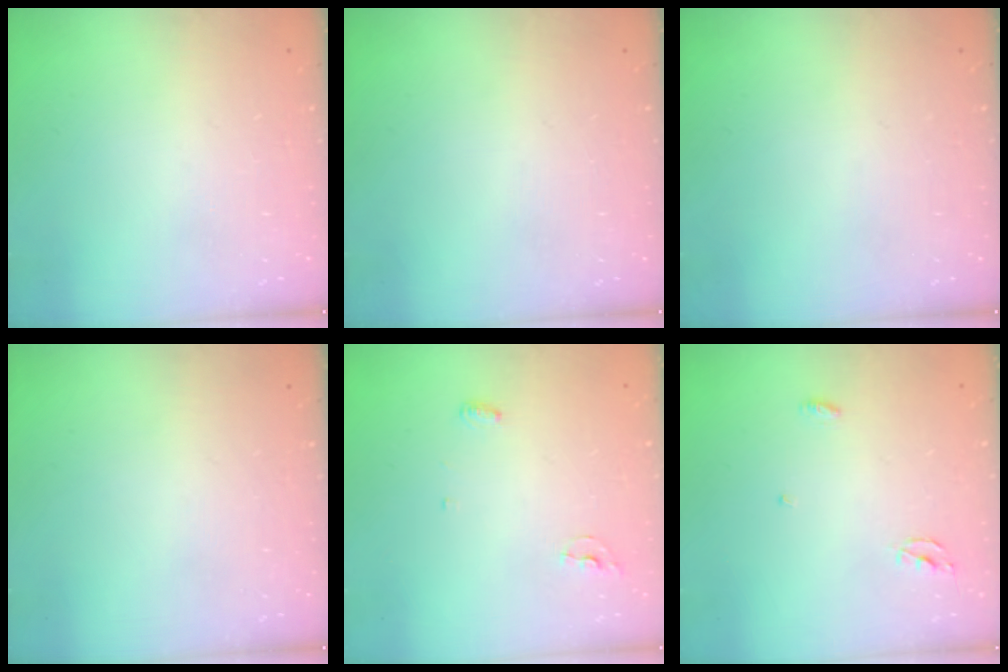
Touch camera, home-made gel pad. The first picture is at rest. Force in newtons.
{"total": 0.0}
{"total": 0.0}
{"total": 0.0}
{"total": 3.8, "press": 3.8, "slide": 0.3}
{"total": 3.1, "press": 3.1, "slide": 0.2}